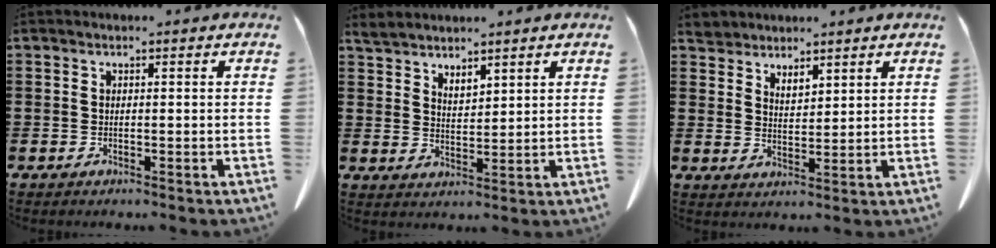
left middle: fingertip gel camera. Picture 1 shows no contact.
{"total": 3.2, "force": [3.1, 0.5, 0.3], "torque": [-0.016, -0.006, 0.059]}
{"total": 3.6, "force": [3.3, 1.2, 0.1], "torque": [-0.014, -0.005, 0.064]}